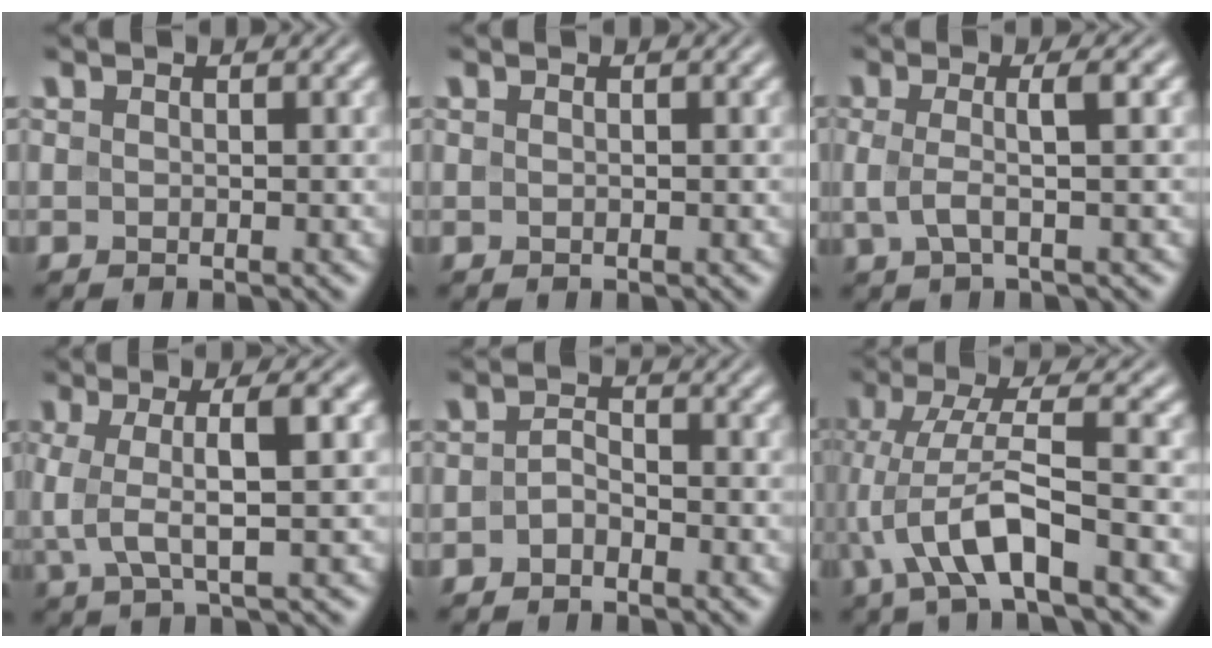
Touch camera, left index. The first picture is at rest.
{"total": 0.0}
{"total": 3.3, "force": [0.0, 0.7, 3.2], "torque": [-0.062, 0.002, -0.003]}
{"total": 5.7, "force": [0.5, 1.3, 5.5], "torque": [-0.107, 0.007, 0.005]}
{"total": 1.5, "force": [-1.0, 0.8, 0.8], "torque": [-0.018, 0.008, -0.021]}
{"total": 7.3, "force": [-2.7, 1.5, 6.6], "torque": [-0.130, 0.012, -0.055]}